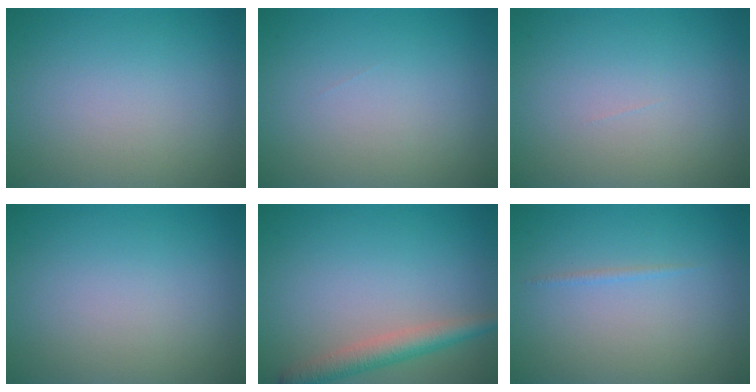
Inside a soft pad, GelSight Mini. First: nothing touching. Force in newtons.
{"total": 0.0}
{"total": 0.0}
{"total": 0.0}
{"total": 3.3, "press": 3.3, "slide": 0.2}
{"total": 0.5, "press": 0.5, "slide": 0.1}